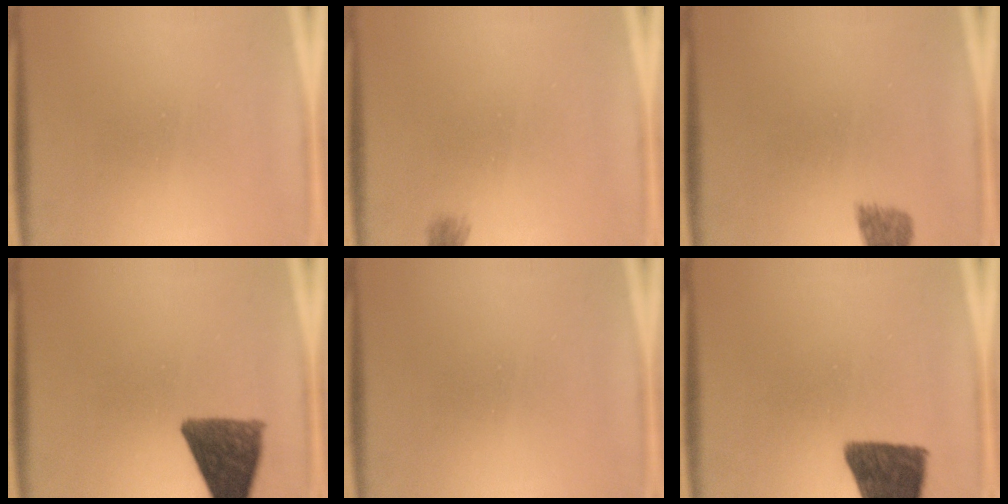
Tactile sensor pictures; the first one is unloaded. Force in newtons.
{"total": 1.9}
{"total": 1.9}
{"total": 10.0}
{"total": 0.0}
{"total": 12.5}